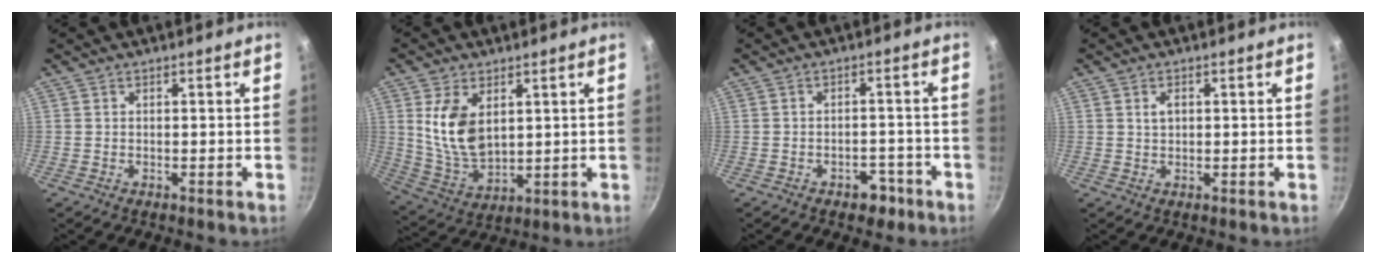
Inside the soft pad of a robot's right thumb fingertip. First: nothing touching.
{"total": 11.5, "force": [3.2, 6.8, 8.7], "torque": [-0.152, -0.020, 0.078]}
{"total": 4.2, "force": [-2.6, 2.6, 2.1], "torque": [-0.009, 0.023, -0.033]}
{"total": 1.8, "force": [0.5, 1.2, 1.3], "torque": [-0.019, -0.001, 0.009]}